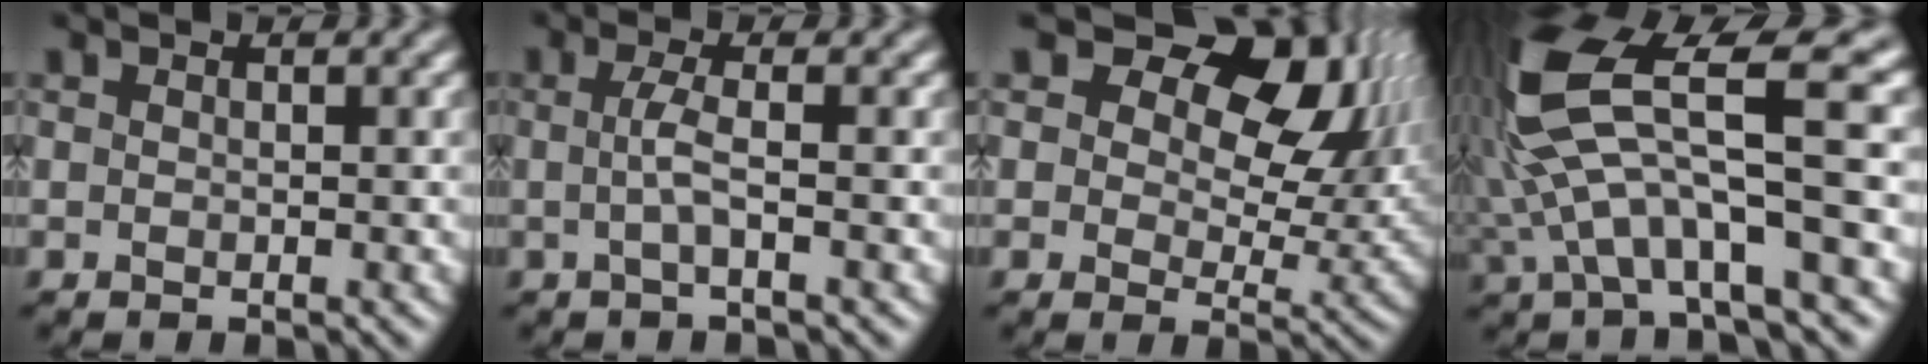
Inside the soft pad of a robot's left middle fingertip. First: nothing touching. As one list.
[{"total": 1.9, "force": [0.1, 0.2, 1.9], "torque": [-0.042, 0.005, -0.003]}, {"total": 11.4, "force": [4.7, 7.4, 7.3], "torque": [-0.091, 0.001, 0.074]}, {"total": 11.5, "force": [1.4, 3.6, 10.8], "torque": [-0.214, 0.012, 0.025]}]